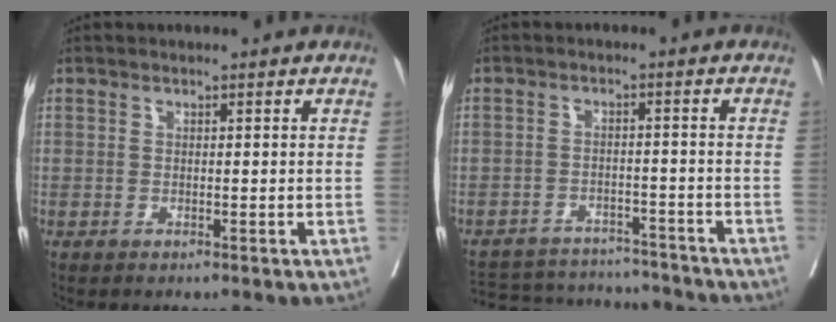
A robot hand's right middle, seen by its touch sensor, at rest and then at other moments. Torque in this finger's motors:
{"motor_torque": [-0.02, -1.23, -0.05, -0.01]}